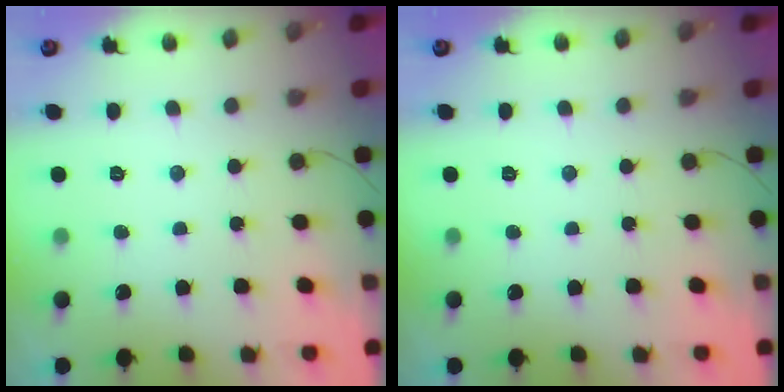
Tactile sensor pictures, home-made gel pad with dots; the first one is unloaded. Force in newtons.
{"total": 0.0}